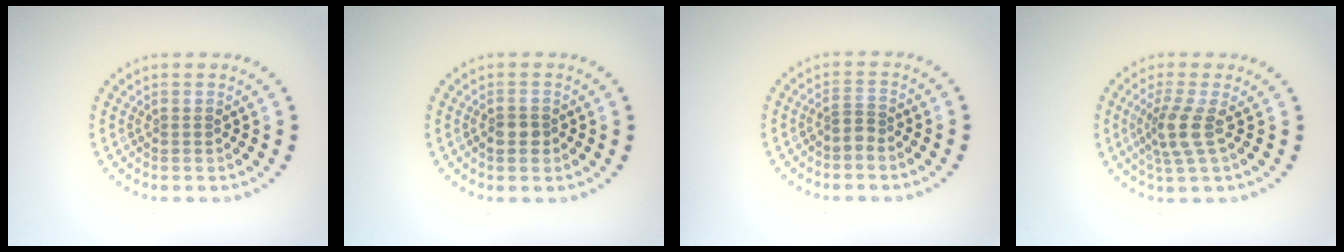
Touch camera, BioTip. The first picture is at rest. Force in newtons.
{"total": 1.6, "press": 1.5, "slide": 0.5}
{"total": 1.2, "press": 0.8, "slide": 0.9}
{"total": 2.9, "press": 2.2, "slide": 1.9}